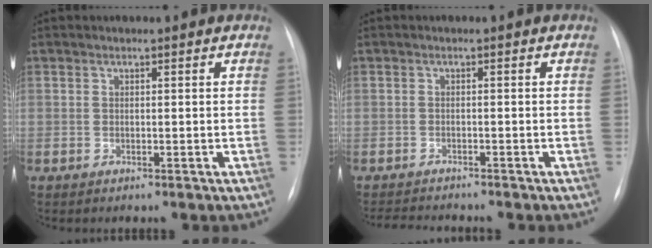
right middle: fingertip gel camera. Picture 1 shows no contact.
{"total": 4.0, "force": [-3.9, 0.0, 0.9], "torque": [-0.013, -0.013, -0.061]}